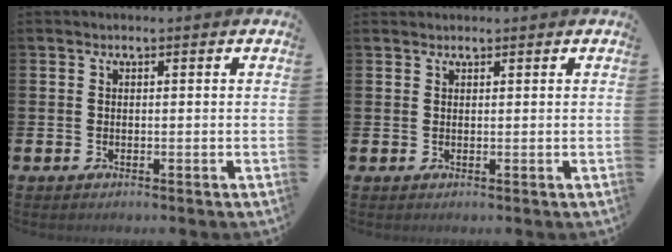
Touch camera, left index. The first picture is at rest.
{"total": 0.9, "force": [0.8, 0.2, -0.1], "torque": [0.009, -0.001, 0.014]}